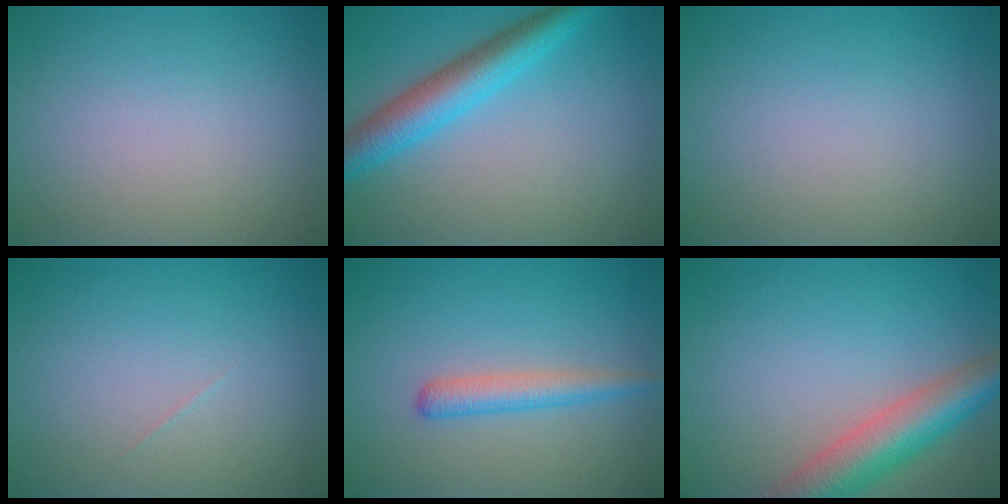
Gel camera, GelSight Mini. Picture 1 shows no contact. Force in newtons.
{"total": 5.3, "press": 5.3, "slide": 0.1}
{"total": 0.0}
{"total": 0.0}
{"total": 2.5, "press": 2.5, "slide": 0.1}
{"total": 6.7, "press": 6.7, "slide": 0.2}